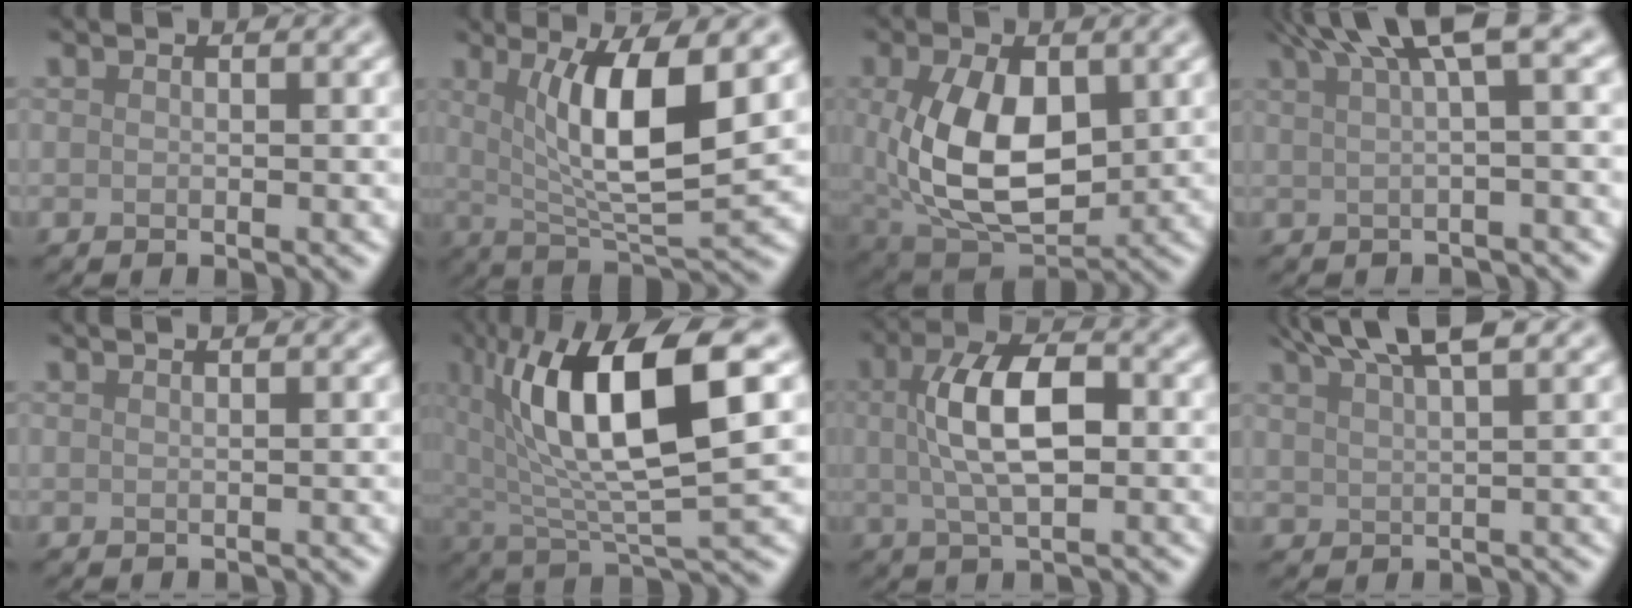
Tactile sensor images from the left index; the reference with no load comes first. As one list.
[{"total": 7.6, "force": [1.9, 1.7, 7.2], "torque": [-0.118, -0.013, 0.038]}, {"total": 9.2, "force": [0.6, 5.4, 7.5], "torque": [-0.156, -0.011, 0.018]}, {"total": 5.5, "force": [3.0, 1.1, 4.5], "torque": [-0.055, 0.024, 0.048]}, {"total": 1.3, "force": [1.1, 0.4, 0.5], "torque": [-0.003, 0.002, 0.008]}, {"total": 11.4, "force": [3.4, 3.1, 10.4], "torque": [-0.175, 0.004, 0.064]}, {"total": 6.1, "force": [0.5, 2.5, 5.5], "torque": [-0.103, 0.009, 0.005]}, {"total": 5.8, "force": [4.5, 1.3, 3.4], "torque": [-0.053, 0.019, 0.079]}]